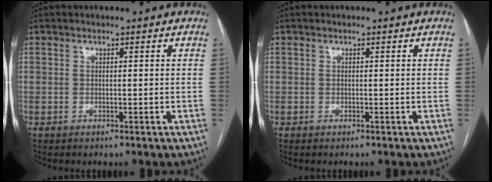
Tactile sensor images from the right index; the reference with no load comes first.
{"total": 0.0}